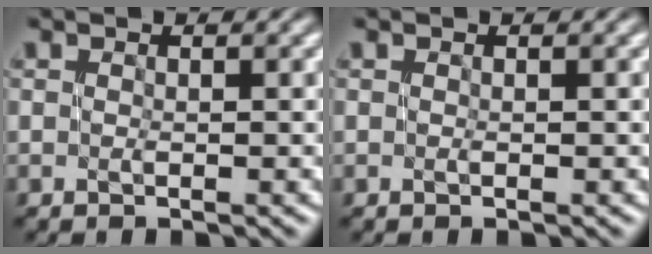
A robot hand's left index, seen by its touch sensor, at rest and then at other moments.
{"total": 0.0}